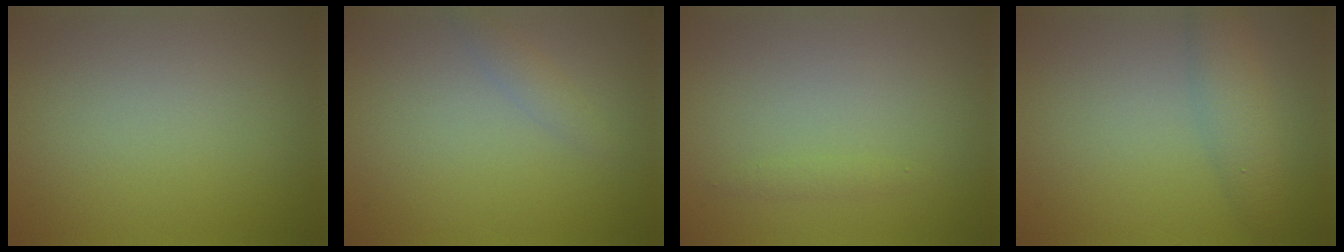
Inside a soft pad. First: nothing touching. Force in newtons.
{"total": 1.2, "press": 1.2, "slide": 0.0}
{"total": 0.7, "press": 0.7, "slide": 0.0}
{"total": 2.9, "press": 2.9, "slide": 0.1}